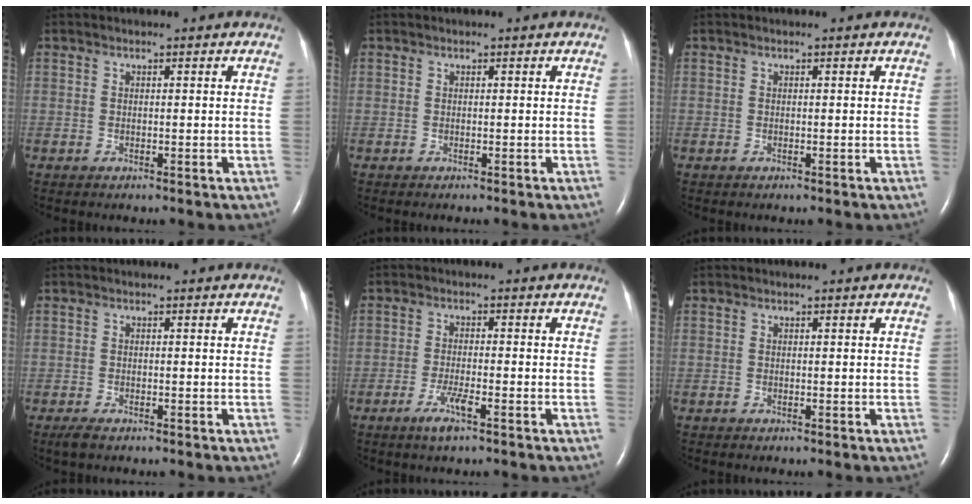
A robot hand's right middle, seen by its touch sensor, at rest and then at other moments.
{"total": 0.0}
{"total": 0.0}
{"total": 1.5, "force": [-1.0, 0.4, 1.0], "torque": [-0.029, -0.006, -0.017]}
{"total": 3.6, "force": [-2.2, 0.2, 2.9], "torque": [-0.066, -0.007, -0.043]}
{"total": 0.0}